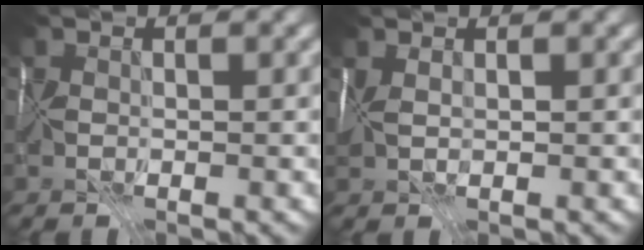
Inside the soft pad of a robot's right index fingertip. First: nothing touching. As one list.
[{"total": 1.6, "force": [0.9, 0.7, 1.2], "torque": [-0.022, 0.008, 0.019]}]